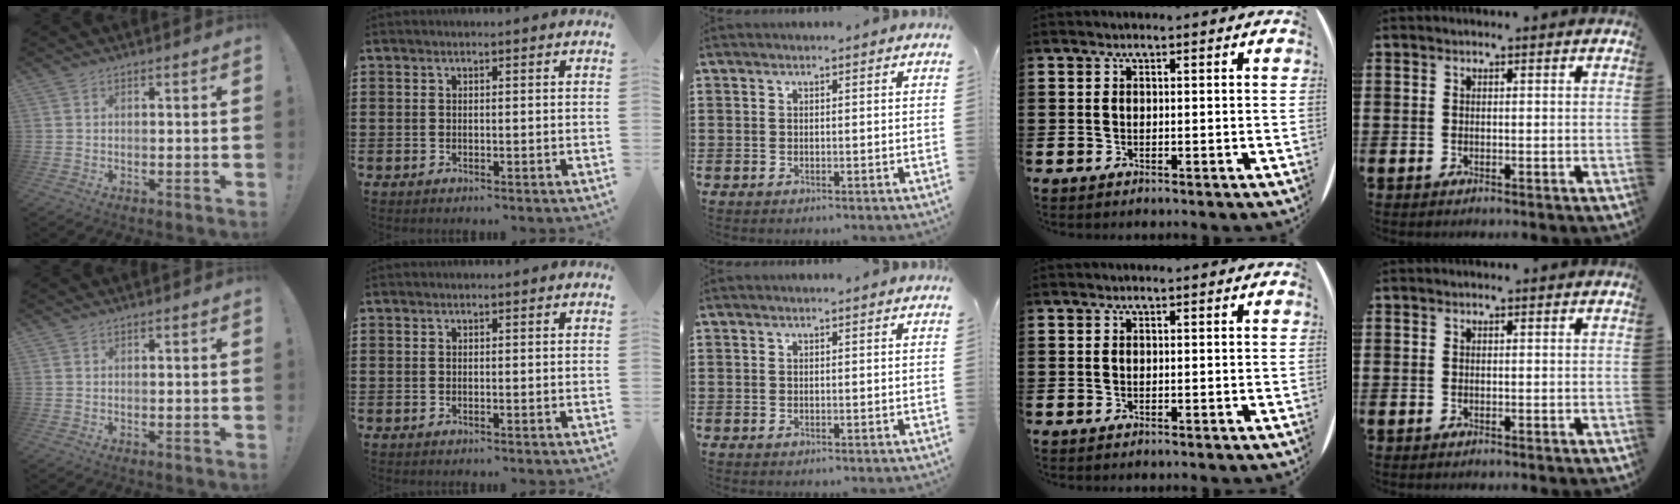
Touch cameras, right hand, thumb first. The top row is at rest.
{}